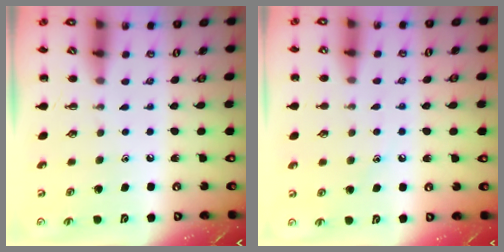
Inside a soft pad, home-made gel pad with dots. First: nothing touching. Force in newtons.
{"total": 8.5, "press": 8.4, "slide": 1.7}